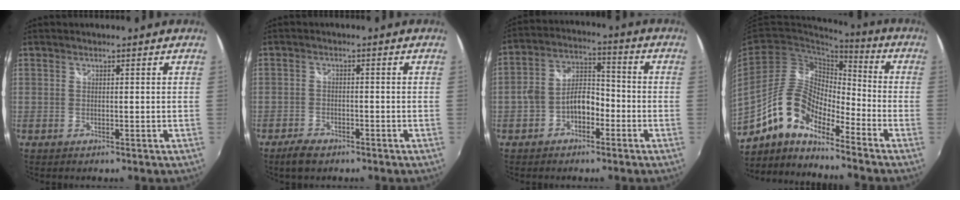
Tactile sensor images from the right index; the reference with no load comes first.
{"total": 4.1, "force": [-3.2, 1.9, 1.7], "torque": [-0.046, 0.004, -0.055]}
{"total": 7.7, "force": [-3.4, 4.9, 4.9], "torque": [-0.093, 0.024, -0.052]}
{"total": 11.7, "force": [-8.5, 4.2, 6.9], "torque": [-0.137, 0.017, -0.170]}